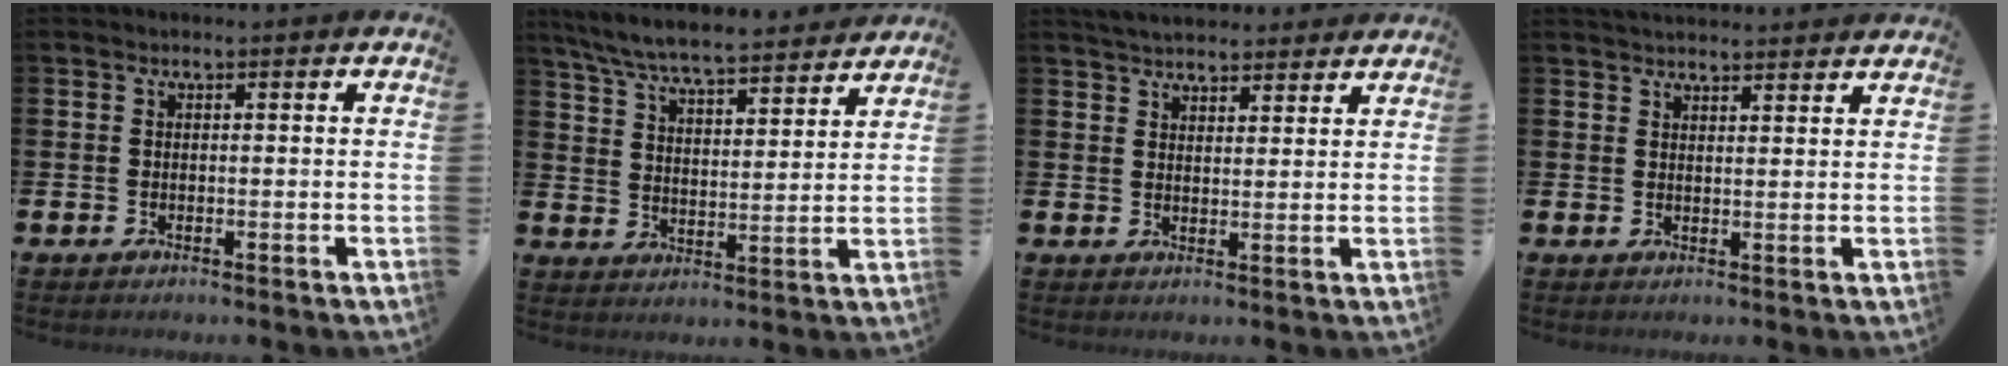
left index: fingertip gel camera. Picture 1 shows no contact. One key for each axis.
{"total": 7.4, "fx": 7.1, "fy": 0.5, "fz": 2.1, "tx": -0.071, "ty": -0.047, "tz": 0.124}
{"total": 4.2, "fx": 4.1, "fy": 0.8, "fz": 0.2, "tx": -0.013, "ty": -0.018, "tz": 0.075}
{"total": 3.0, "fx": 3.0, "fy": 0.2, "fz": 0.1, "tx": -0.005, "ty": -0.014, "tz": 0.054}